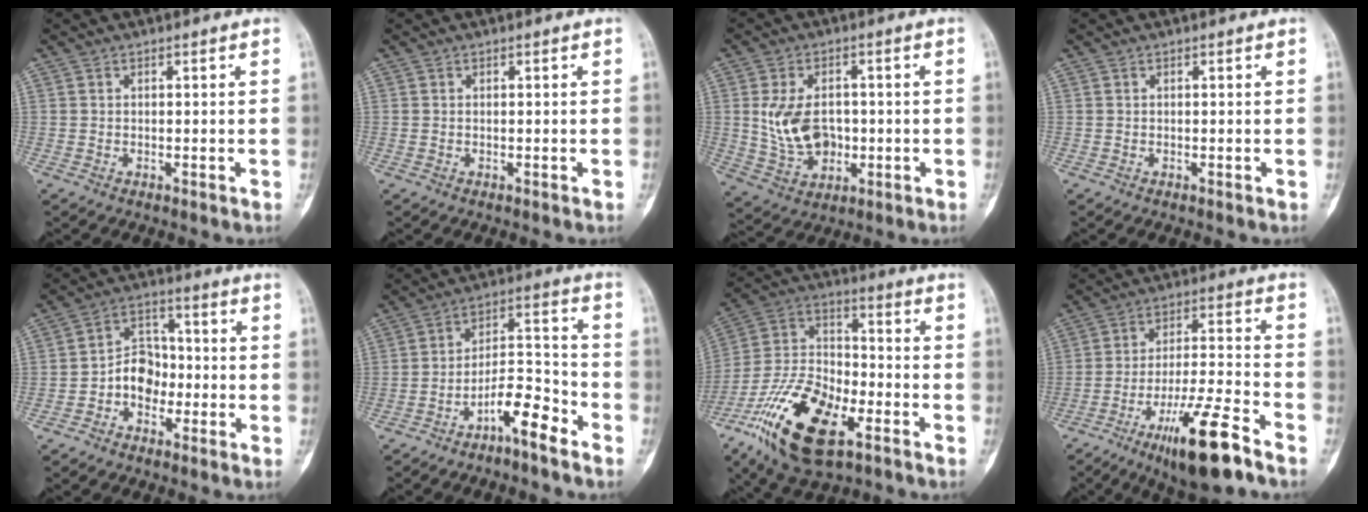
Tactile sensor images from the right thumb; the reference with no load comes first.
{"total": 0.0}
{"total": 10.6, "force": [0.1, 7.5, 7.5], "torque": [-0.118, 0.001, 0.015]}
{"total": 0.0}
{"total": 7.6, "force": [-2.3, 5.9, 4.2], "torque": [-0.041, 0.036, -0.053]}
{"total": 9.0, "force": [-6.1, 2.4, 6.2], "torque": [-0.099, 0.067, -0.108]}
{"total": 21.2, "force": [-10.5, 9.9, 15.5], "torque": [-0.294, 0.044, -0.193]}
{"total": 15.7, "force": [-9.6, 2.8, 12.1], "torque": [-0.211, 0.050, -0.161]}